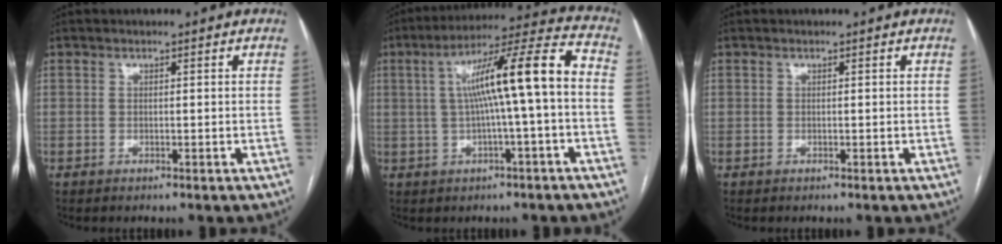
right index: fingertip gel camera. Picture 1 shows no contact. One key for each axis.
{"total": 13.3, "fx": 0.1, "fy": 0.1, "fz": 13.3, "tx": -0.211, "ty": 0.033, "tz": 0.000}
{"total": 0.0}